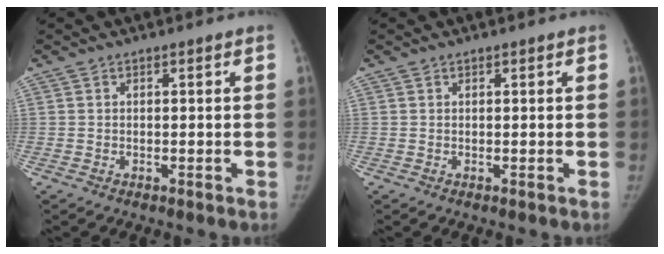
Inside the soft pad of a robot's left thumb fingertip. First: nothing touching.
{"total": 0.0}